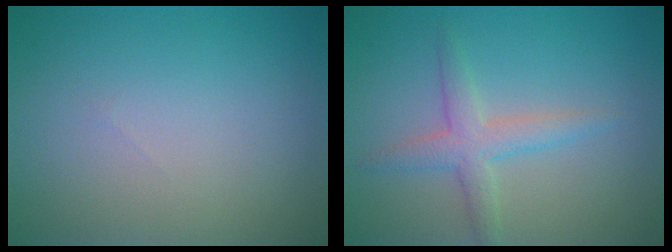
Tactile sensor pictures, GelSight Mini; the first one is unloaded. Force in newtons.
{"total": 2.8, "press": 2.8, "slide": 0.1}